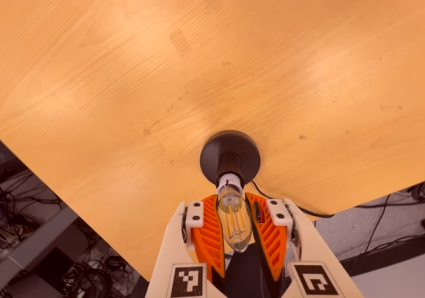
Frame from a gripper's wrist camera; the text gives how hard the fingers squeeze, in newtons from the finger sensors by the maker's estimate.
{"total": 23.4, "left": 22.1, "right": 24.8}